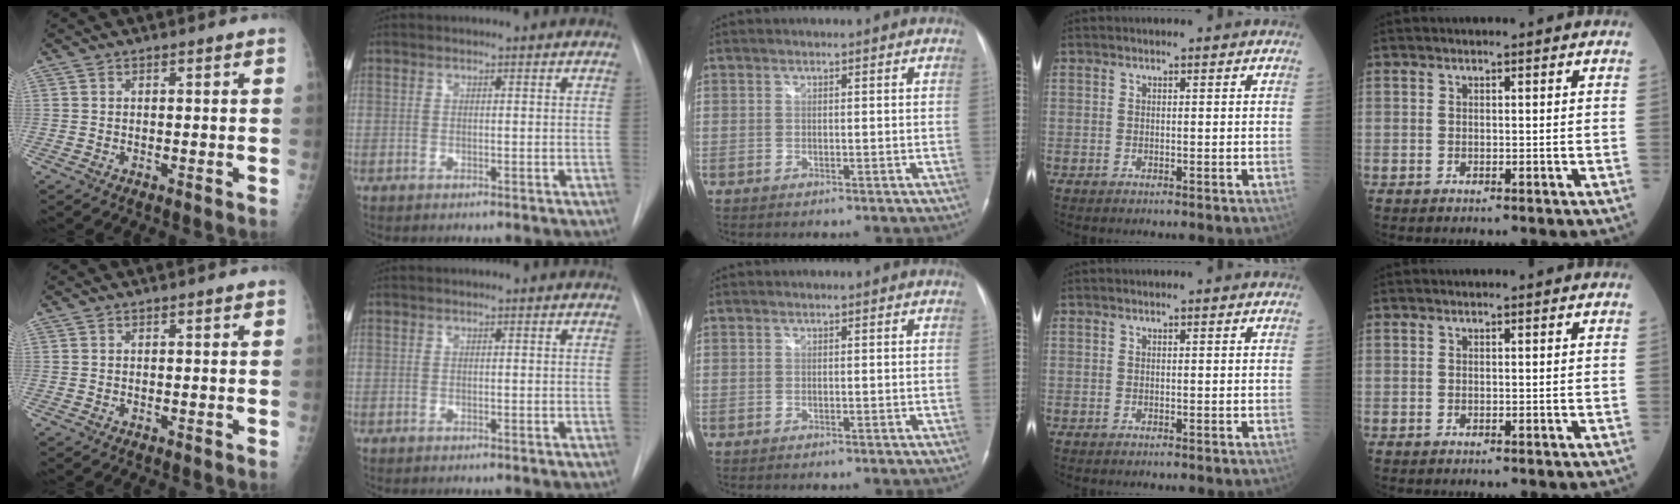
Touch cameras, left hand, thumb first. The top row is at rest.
{}